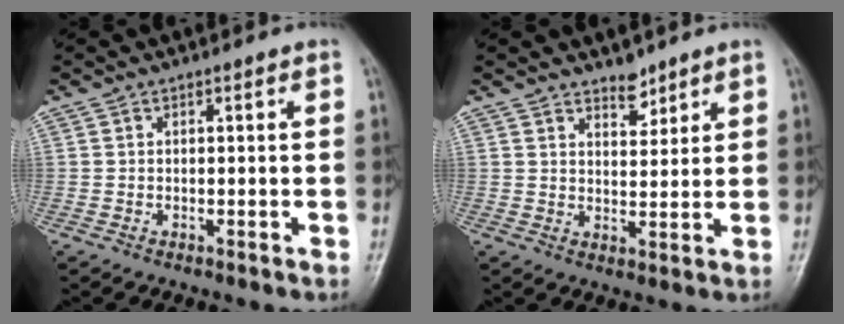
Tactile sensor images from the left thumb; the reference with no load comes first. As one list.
[{"total": 3.9, "force": [3.1, 1.8, 1.4], "torque": [-0.004, -0.025, 0.052]}]